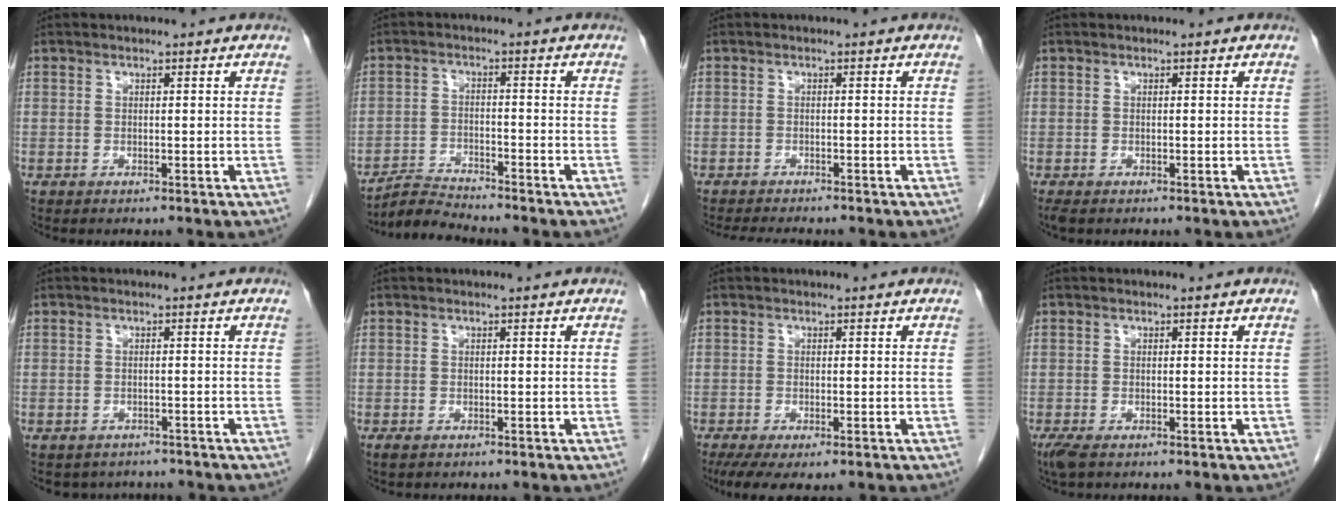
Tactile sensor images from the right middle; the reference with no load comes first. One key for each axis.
{"total": 4.2, "fx": -4.1, "fy": -0.7, "fz": -0.3, "tx": 0.001, "ty": -0.014, "tz": -0.074}
{"total": 5.5, "fx": -5.0, "fy": 0.8, "fz": 2.2, "tx": -0.030, "ty": -0.011, "tz": -0.075}
{"total": 1.5, "fx": -1.2, "fy": 0.6, "fz": 0.8, "tx": -0.014, "ty": -0.005, "tz": -0.018}
{"total": 4.3, "fx": -3.7, "fy": 2.1, "fz": 0.2, "tx": 0.001, "ty": 0.006, "tz": -0.046}
{"total": 0.9, "fx": -0.6, "fy": 0.4, "fz": 0.5, "tx": -0.015, "ty": -0.002, "tz": -0.006}
{"total": 6.2, "fx": -4.1, "fy": 2.0, "fz": 4.2, "tx": -0.063, "ty": -0.017, "tz": -0.064}
{"total": 2.4, "fx": -1.6, "fy": 0.8, "fz": 1.6, "tx": -0.038, "ty": -0.009, "tz": -0.026}